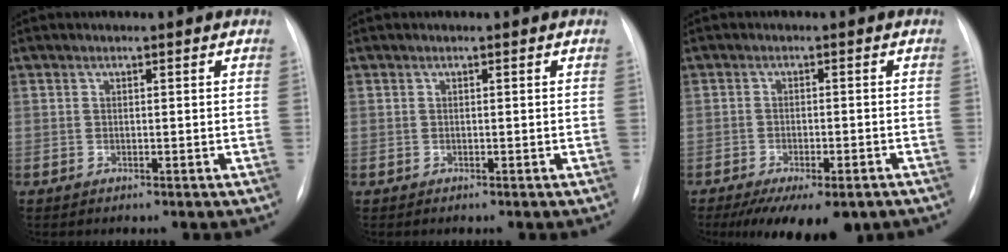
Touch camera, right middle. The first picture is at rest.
{"total": 0.0}
{"total": 11.3, "force": [-7.8, 4.0, 7.0], "torque": [-0.097, -0.012, -0.109]}